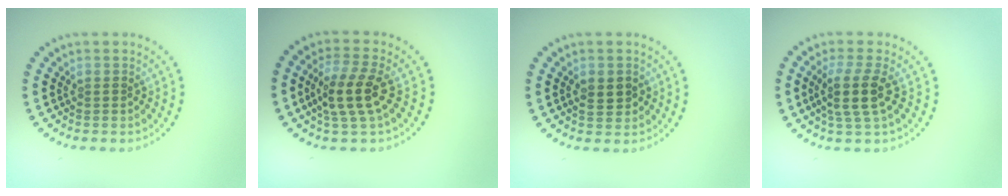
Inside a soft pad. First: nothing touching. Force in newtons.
{"total": 3.7, "press": 3.4, "slide": 1.5}
{"total": 1.6, "press": 1.6, "slide": 0.1}
{"total": 3.2, "press": 2.6, "slide": 1.9}